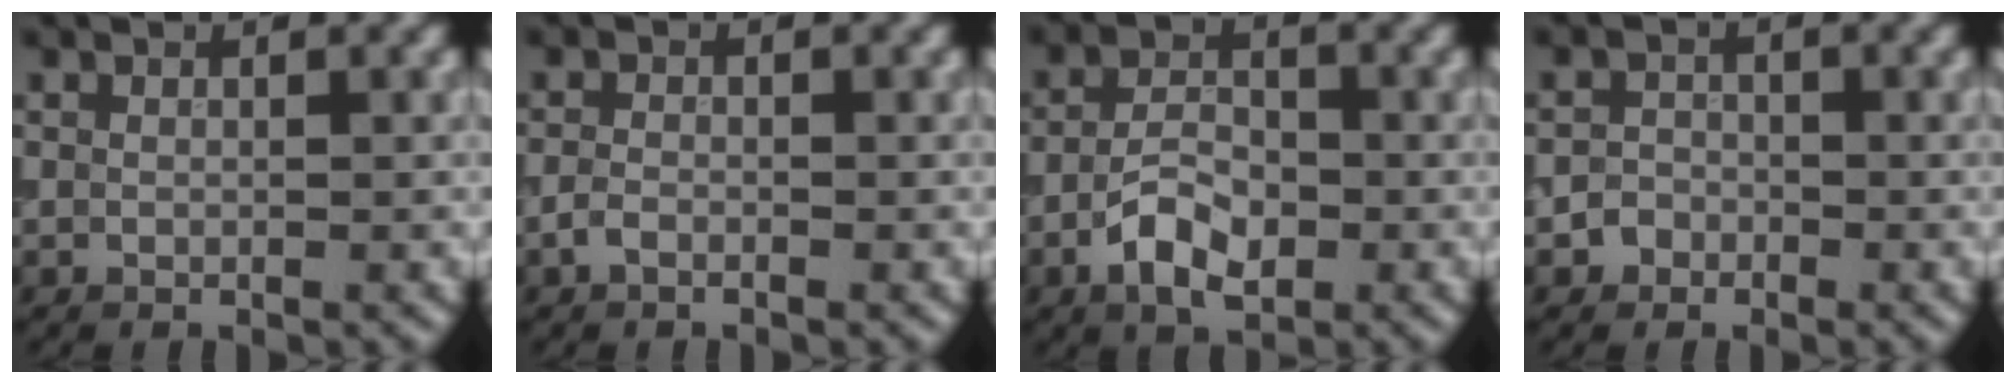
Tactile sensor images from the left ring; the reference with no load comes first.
{"total": 1.2, "force": [-0.8, 0.6, 0.6], "torque": [-0.014, 0.001, -0.021]}
{"total": 4.5, "force": [-2.0, 2.4, 3.3], "torque": [-0.060, 0.004, -0.045]}
{"total": 1.5, "force": [-0.9, 1.3, 0.1], "torque": [0.009, 0.003, -0.020]}